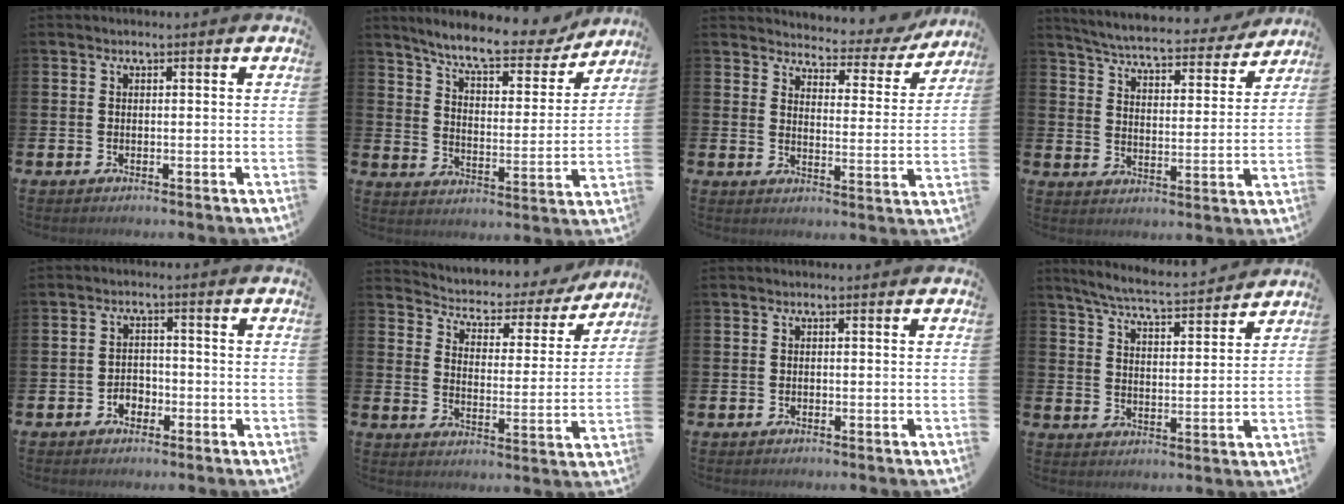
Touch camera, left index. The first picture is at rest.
{"total": 8.9, "force": [8.0, 1.8, 3.4], "torque": [-0.086, -0.052, 0.133]}
{"total": 4.2, "force": [4.0, 1.3, 0.5], "torque": [-0.019, -0.042, 0.060]}
{"total": 6.0, "force": [5.7, 0.7, 1.7], "torque": [-0.059, -0.040, 0.095]}
{"total": 2.4, "force": [-1.4, 1.7, 0.8], "torque": [-0.020, 0.005, -0.032]}
{"total": 4.0, "force": [3.6, 1.7, 0.4], "torque": [-0.035, -0.035, 0.052]}
{"total": 0.0}
{"total": 5.7, "force": [5.4, 0.2, 1.7], "torque": [-0.057, -0.038, 0.093]}